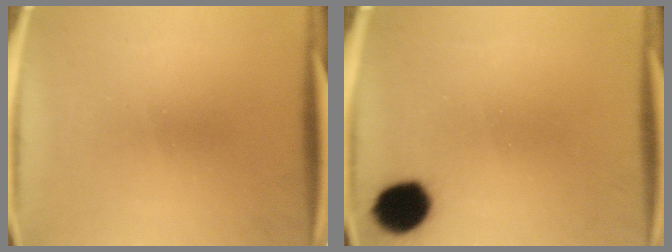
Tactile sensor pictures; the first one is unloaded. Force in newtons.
{"total": 9.7}